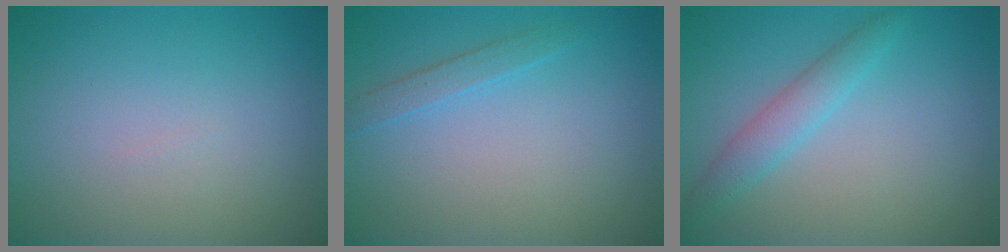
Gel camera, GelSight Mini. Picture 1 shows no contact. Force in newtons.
{"total": 1.3, "press": 1.3, "slide": 0.1}
{"total": 2.6, "press": 2.6, "slide": 0.1}